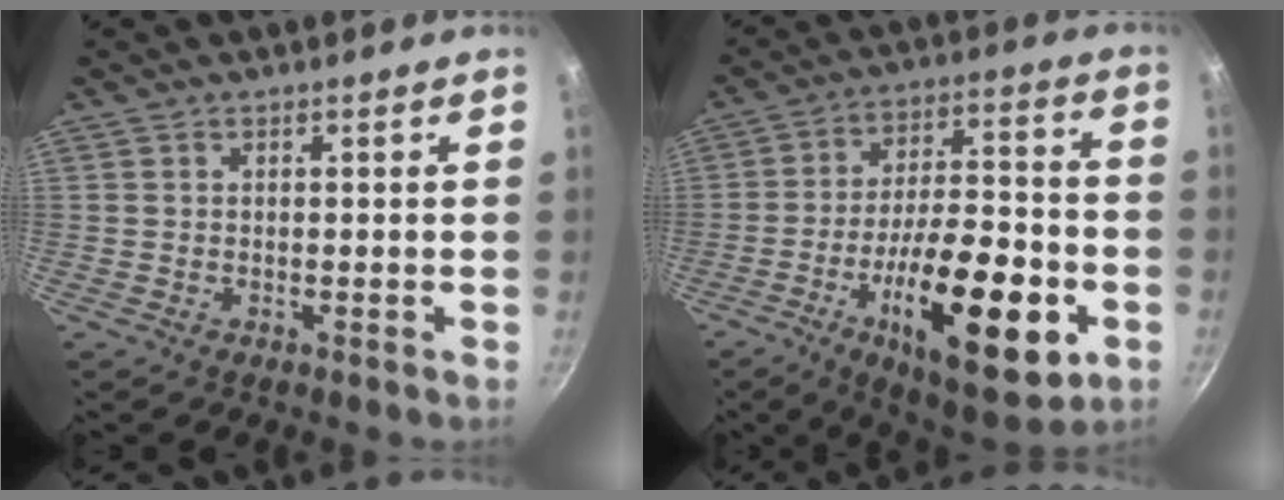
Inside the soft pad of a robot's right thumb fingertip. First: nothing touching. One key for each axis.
{"total": 24.6, "fx": -8.6, "fy": 9.3, "fz": 21.0, "tx": -0.298, "ty": 0.028, "tz": -0.126}